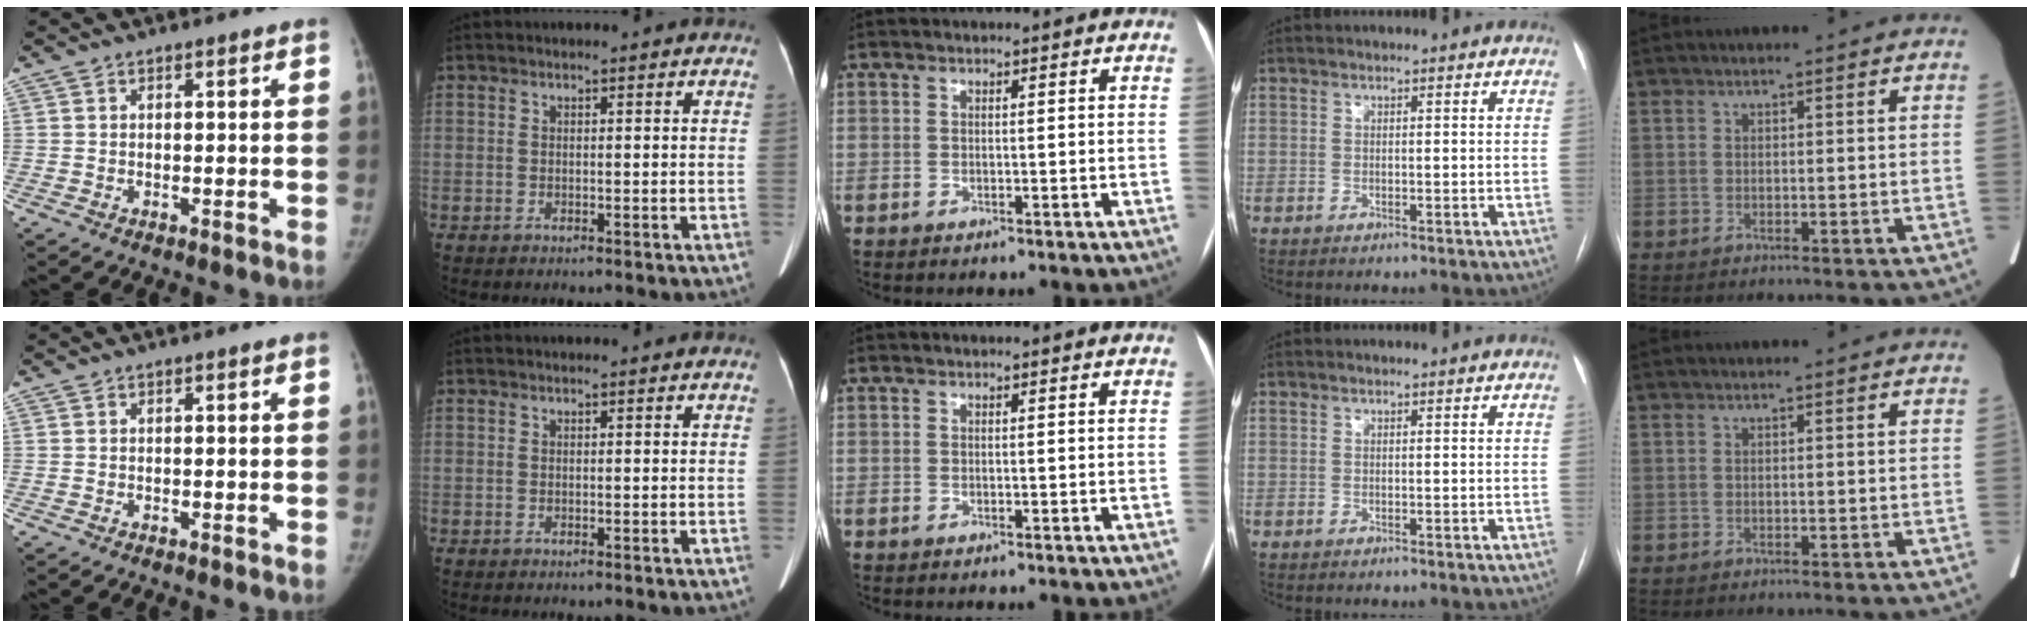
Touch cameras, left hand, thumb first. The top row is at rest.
{}